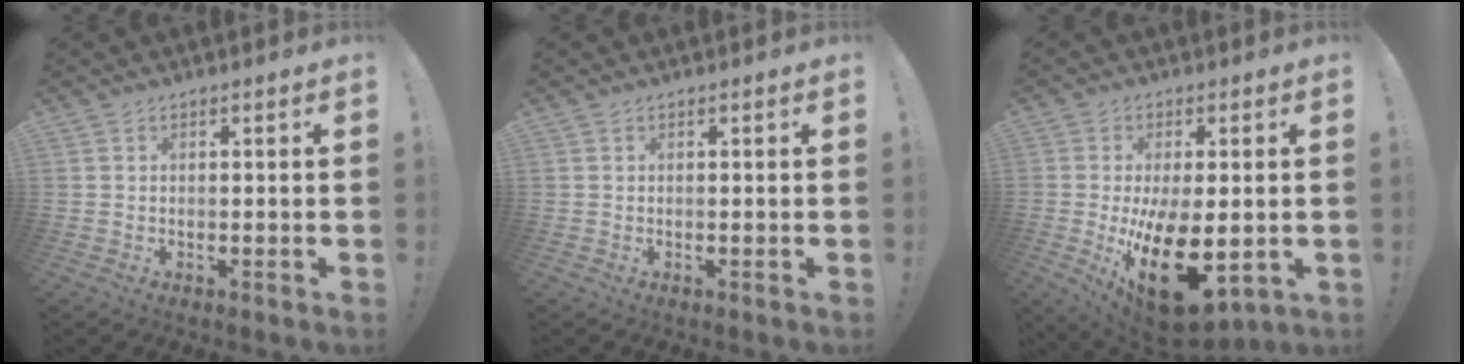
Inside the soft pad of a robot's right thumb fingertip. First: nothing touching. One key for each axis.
{"total": 0.0}
{"total": 21.5, "fx": -3.5, "fy": 10.8, "fz": 18.2, "tx": -0.291, "ty": -0.007, "tz": -0.036}